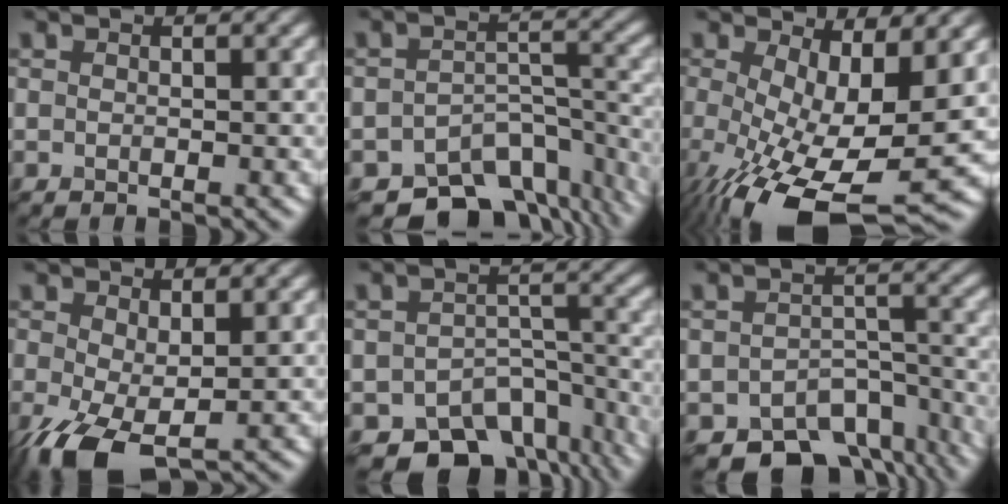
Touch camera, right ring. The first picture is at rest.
{"total": 9.9, "force": [-7.9, 4.7, 3.6], "torque": [-0.047, -0.011, -0.107]}
{"total": 12.0, "force": [-2.5, 4.7, 10.7], "torque": [-0.192, -0.037, -0.028]}
{"total": 6.4, "force": [-2.0, 3.2, 5.1], "torque": [-0.133, -0.024, -0.033]}
{"total": 10.0, "force": [-7.6, 5.7, 3.4], "torque": [-0.039, -0.011, -0.098]}
{"total": 9.1, "force": [-6.9, 4.8, 3.4], "torque": [-0.037, -0.009, -0.095]}